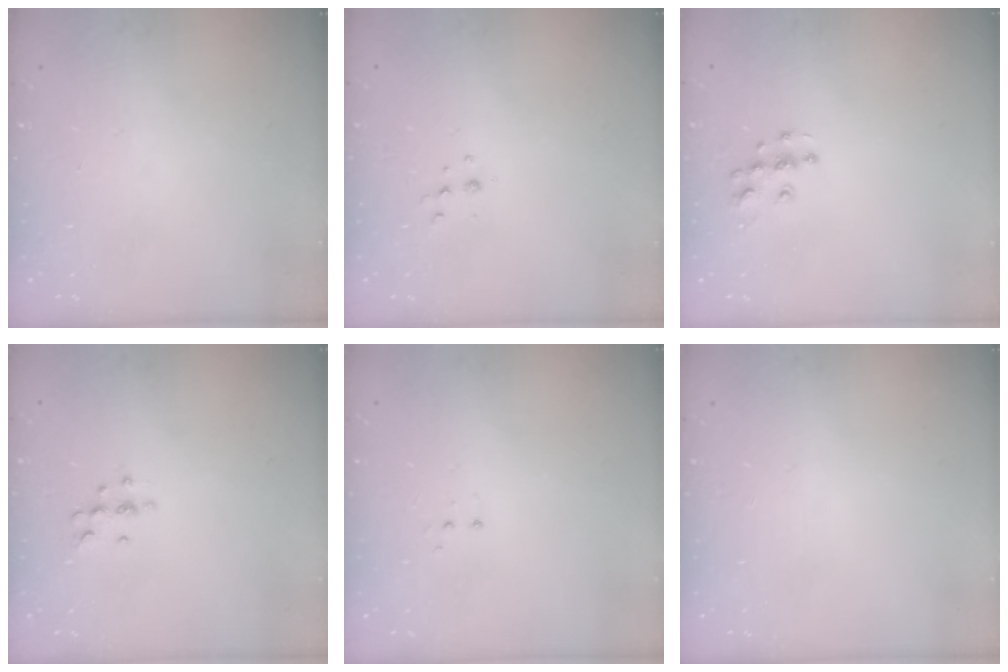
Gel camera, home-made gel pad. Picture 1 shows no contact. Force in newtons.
{"total": 3.8, "press": 3.7, "slide": 0.7}
{"total": 7.9, "press": 7.9, "slide": 0.4}
{"total": 6.5, "press": 6.4, "slide": 1.2}
{"total": 3.4, "press": 3.3, "slide": 0.7}
{"total": 0.0}